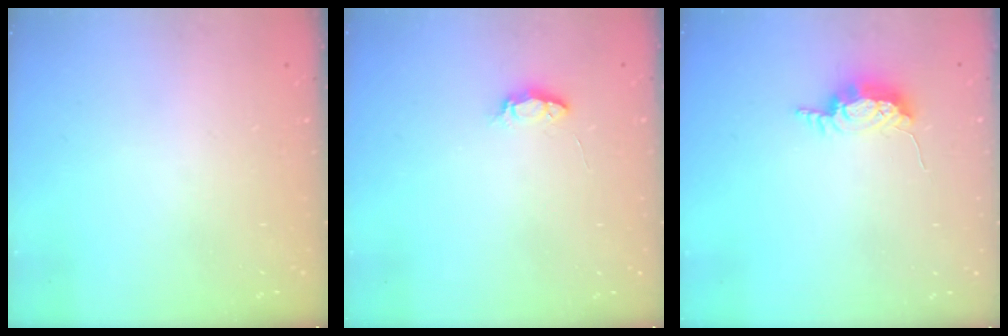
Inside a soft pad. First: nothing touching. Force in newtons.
{"total": 4.0, "press": 3.9, "slide": 0.5}
{"total": 7.0, "press": 6.9, "slide": 0.5}